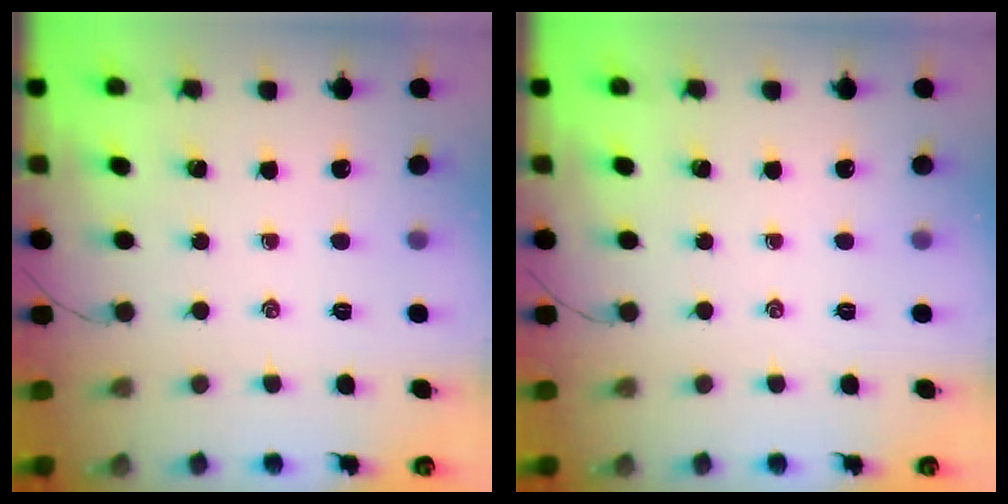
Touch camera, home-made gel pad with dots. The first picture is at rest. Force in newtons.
{"total": 0.0}